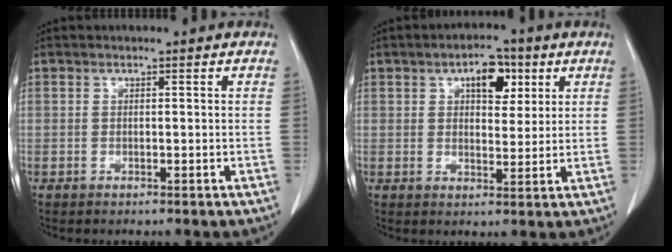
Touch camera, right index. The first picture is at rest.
{"total": 6.3, "force": [2.8, 3.1, 4.6], "torque": [-0.068, 0.011, 0.042]}